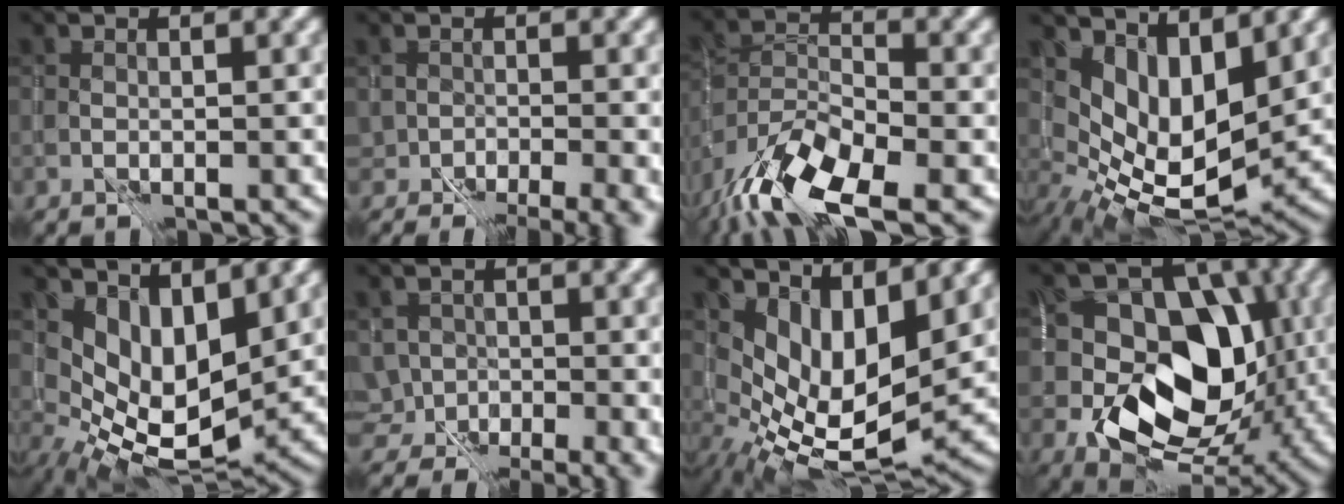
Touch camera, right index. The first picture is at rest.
{"total": 6.7, "force": [-4.1, 2.7, 4.6], "torque": [-0.052, -0.013, -0.049]}
{"total": 10.0, "force": [-6.8, 3.2, 6.6], "torque": [-0.118, -0.005, -0.134]}
{"total": 7.1, "force": [2.9, 3.4, 5.5], "torque": [-0.104, -0.023, 0.068]}
{"total": 6.4, "force": [2.7, 3.2, 4.9], "torque": [-0.093, -0.022, 0.058]}
{"total": 7.0, "force": [-2.5, 5.1, 4.2], "torque": [-0.049, -0.012, -0.031]}
{"total": 8.3, "force": [2.4, 3.8, 6.9], "torque": [-0.131, -0.024, 0.057]}
{"total": 12.4, "force": [-0.6, 8.9, 8.7], "torque": [-0.113, 0.003, -0.020]}